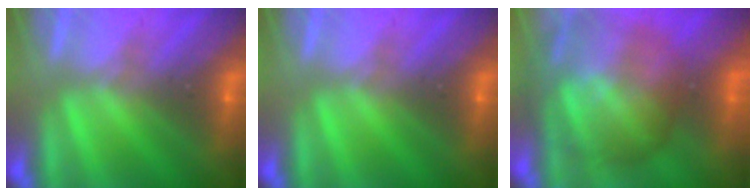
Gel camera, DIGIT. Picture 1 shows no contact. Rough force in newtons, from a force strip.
{"total": 0.0}
{"total": 7.8}